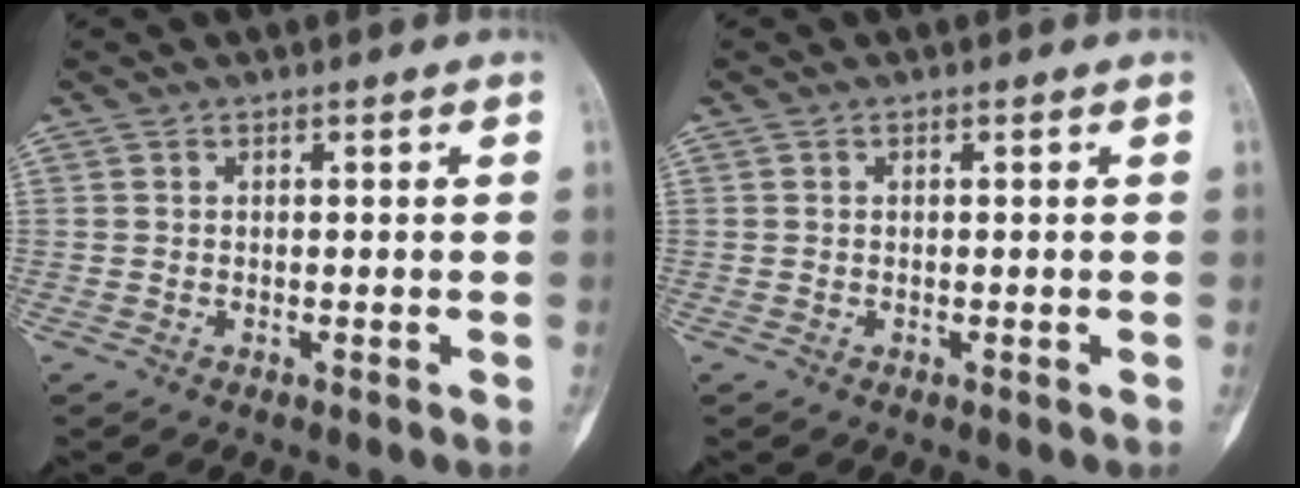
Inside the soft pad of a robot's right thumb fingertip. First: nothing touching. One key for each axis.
{"total": 0.0}